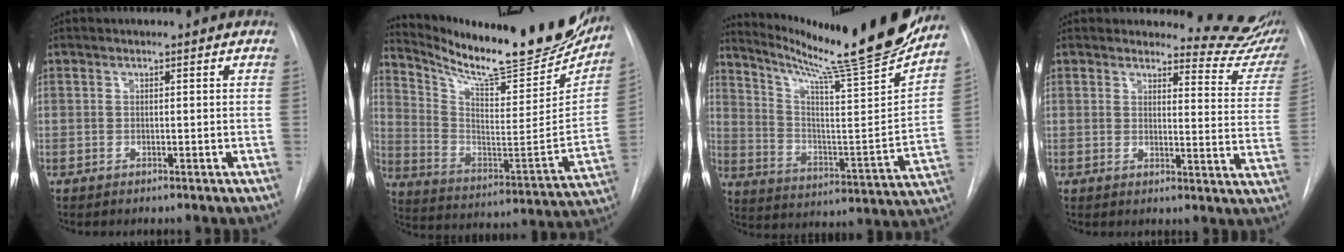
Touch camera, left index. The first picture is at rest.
{"total": 28.0, "force": [23.7, 4.9, 14.0], "torque": [-0.228, -0.067, 0.336]}
{"total": 24.7, "force": [21.7, -0.8, 11.9], "torque": [-0.195, -0.085, 0.312]}
{"total": 11.6, "force": [11.5, 1.4, 0.5], "torque": [0.023, -0.098, 0.100]}